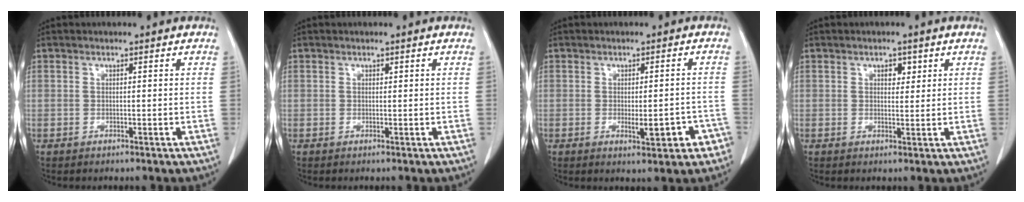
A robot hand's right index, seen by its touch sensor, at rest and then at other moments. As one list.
[{"total": 0.0}, {"total": 5.2, "force": [-2.1, 1.5, 4.5], "torque": [-0.049, 0.004, -0.022]}, {"total": 2.0, "force": [0.9, 1.2, 1.3], "torque": [-0.014, 0.000, 0.013]}]